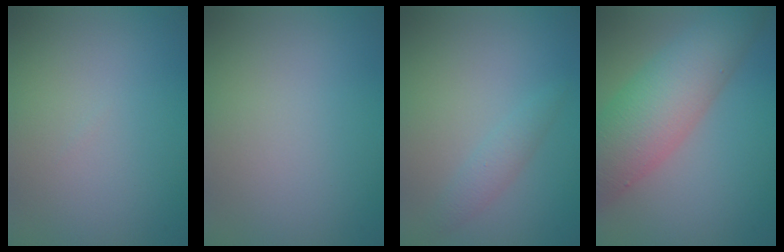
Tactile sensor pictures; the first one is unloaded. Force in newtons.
{"total": 0.0}
{"total": 1.5, "press": 1.5, "slide": 0.0}
{"total": 8.6, "press": 8.6, "slide": 0.3}